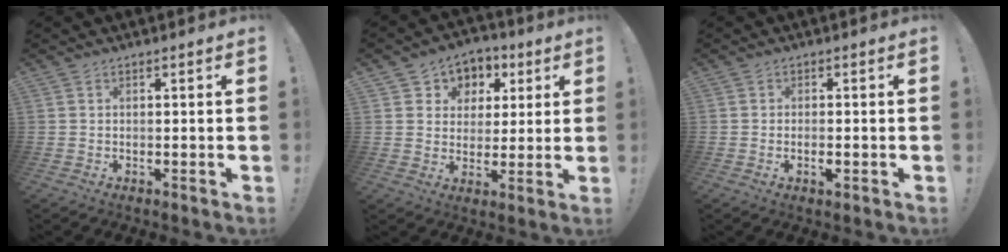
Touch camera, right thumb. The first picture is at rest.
{"total": 7.0, "force": [2.0, 6.5, 1.4], "torque": [-0.021, -0.015, 0.043]}
{"total": 2.0, "force": [-0.8, 0.7, 1.7], "torque": [-0.026, 0.002, -0.014]}